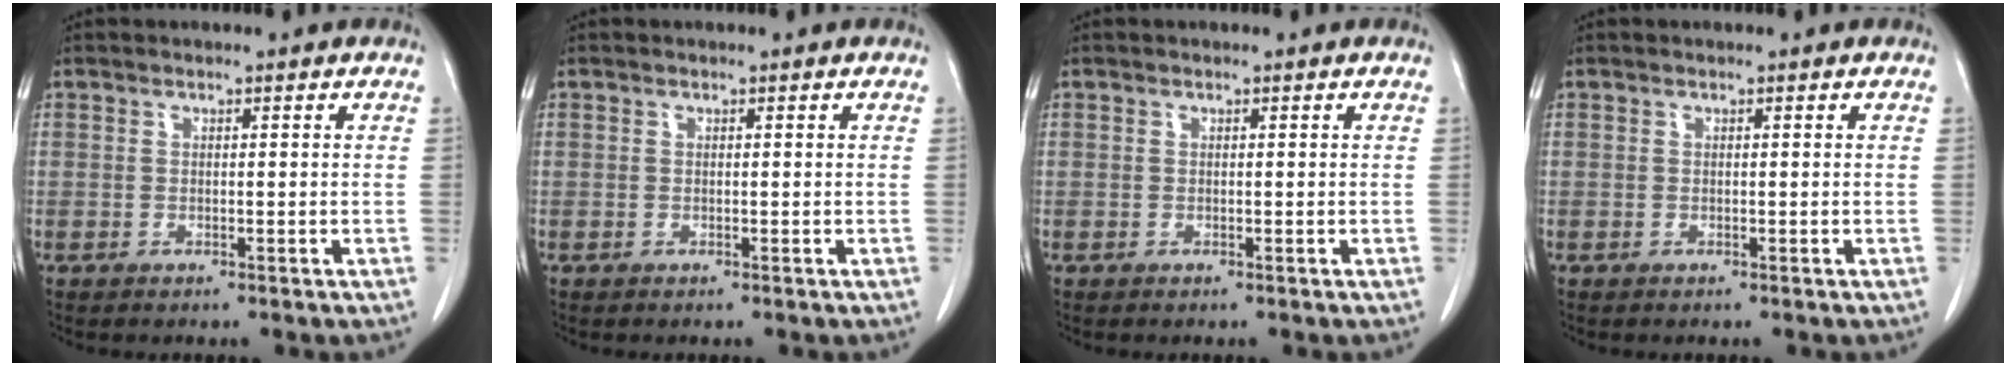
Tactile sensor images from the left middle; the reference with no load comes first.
{"total": 0.0}
{"total": 0.0}
{"total": 0.0}